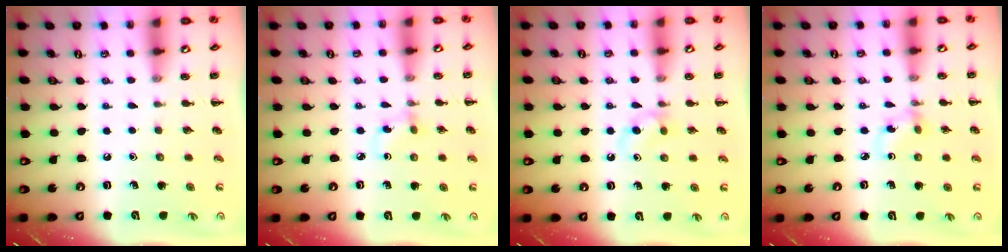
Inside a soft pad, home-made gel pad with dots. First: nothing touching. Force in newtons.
{"total": 3.0, "press": 2.8, "slide": 1.2}
{"total": 4.6, "press": 4.4, "slide": 1.5}
{"total": 2.8, "press": 2.6, "slide": 1.0}